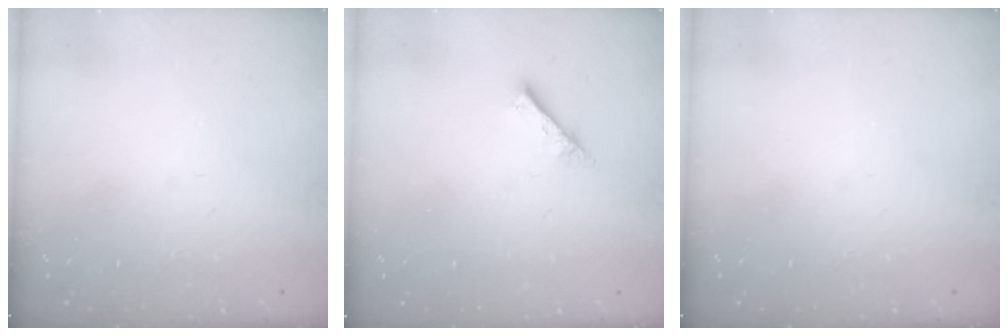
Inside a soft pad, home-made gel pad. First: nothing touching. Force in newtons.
{"total": 2.4, "press": 2.4, "slide": 0.3}
{"total": 0.0}